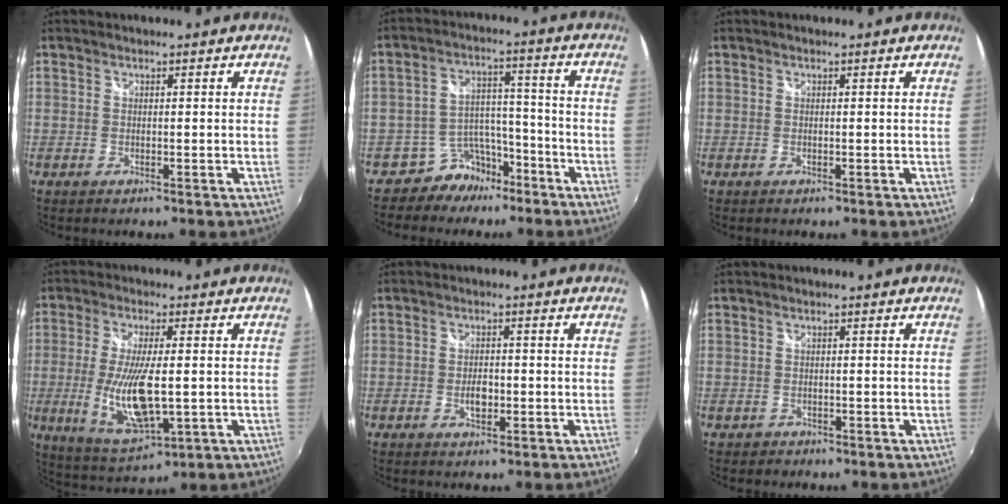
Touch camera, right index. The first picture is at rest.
{"total": 7.7, "force": [-6.0, 4.7, 1.0], "torque": [-0.014, 0.035, -0.096]}
{"total": 0.0}
{"total": 13.6, "force": [-1.9, 4.3, 12.7], "torque": [-0.247, -0.023, -0.021]}
{"total": 2.9, "force": [-0.8, 1.7, 2.1], "torque": [-0.036, 0.001, -0.014]}
{"total": 1.5, "force": [-0.8, 1.2, 0.0], "torque": [-0.003, 0.001, -0.009]}